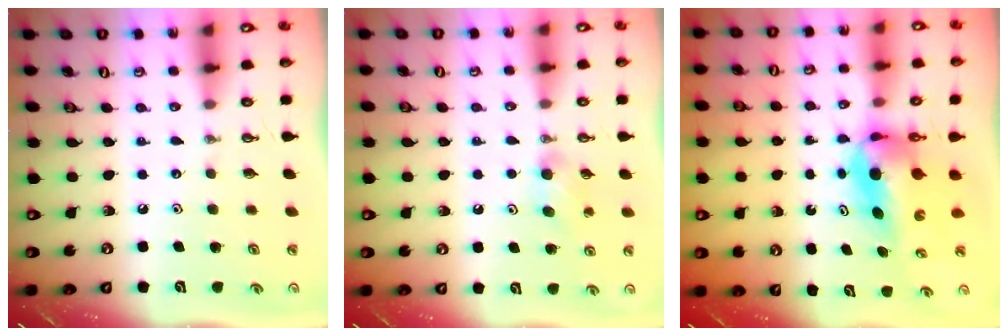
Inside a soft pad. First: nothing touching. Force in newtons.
{"total": 5.1, "press": 4.7, "slide": 1.9}
{"total": 7.4, "press": 6.9, "slide": 2.5}